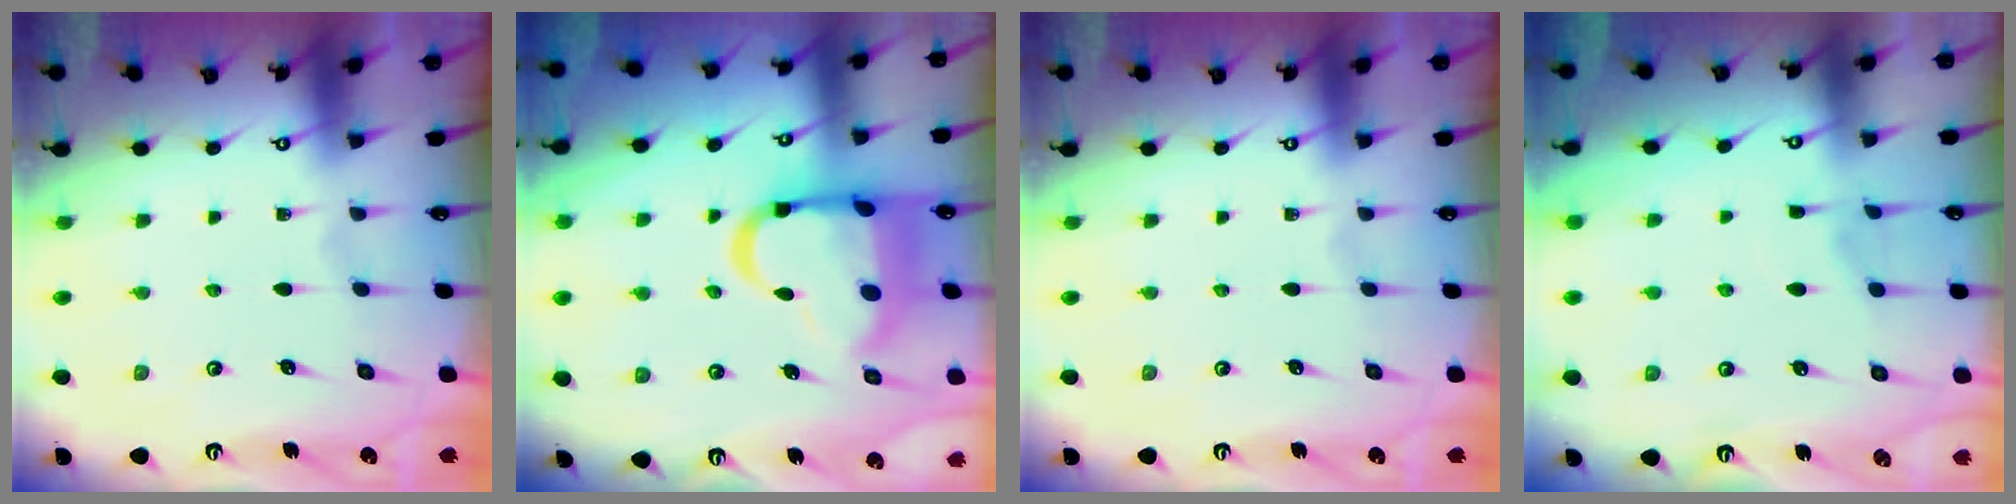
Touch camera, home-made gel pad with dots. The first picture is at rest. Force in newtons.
{"total": 16.4, "press": 16.3, "slide": 1.8}
{"total": 0.0}
{"total": 4.1, "press": 4.1, "slide": 0.6}